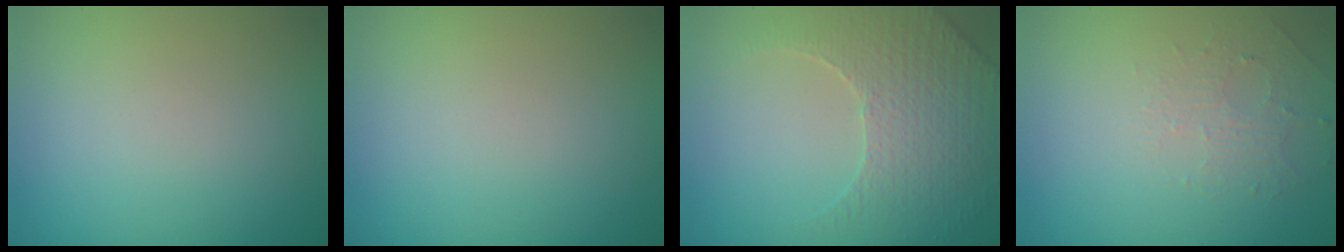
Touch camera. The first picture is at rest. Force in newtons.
{"total": 0.0}
{"total": 3.8, "press": 3.7, "slide": 0.9}
{"total": 1.4, "press": 0.7, "slide": 1.2}